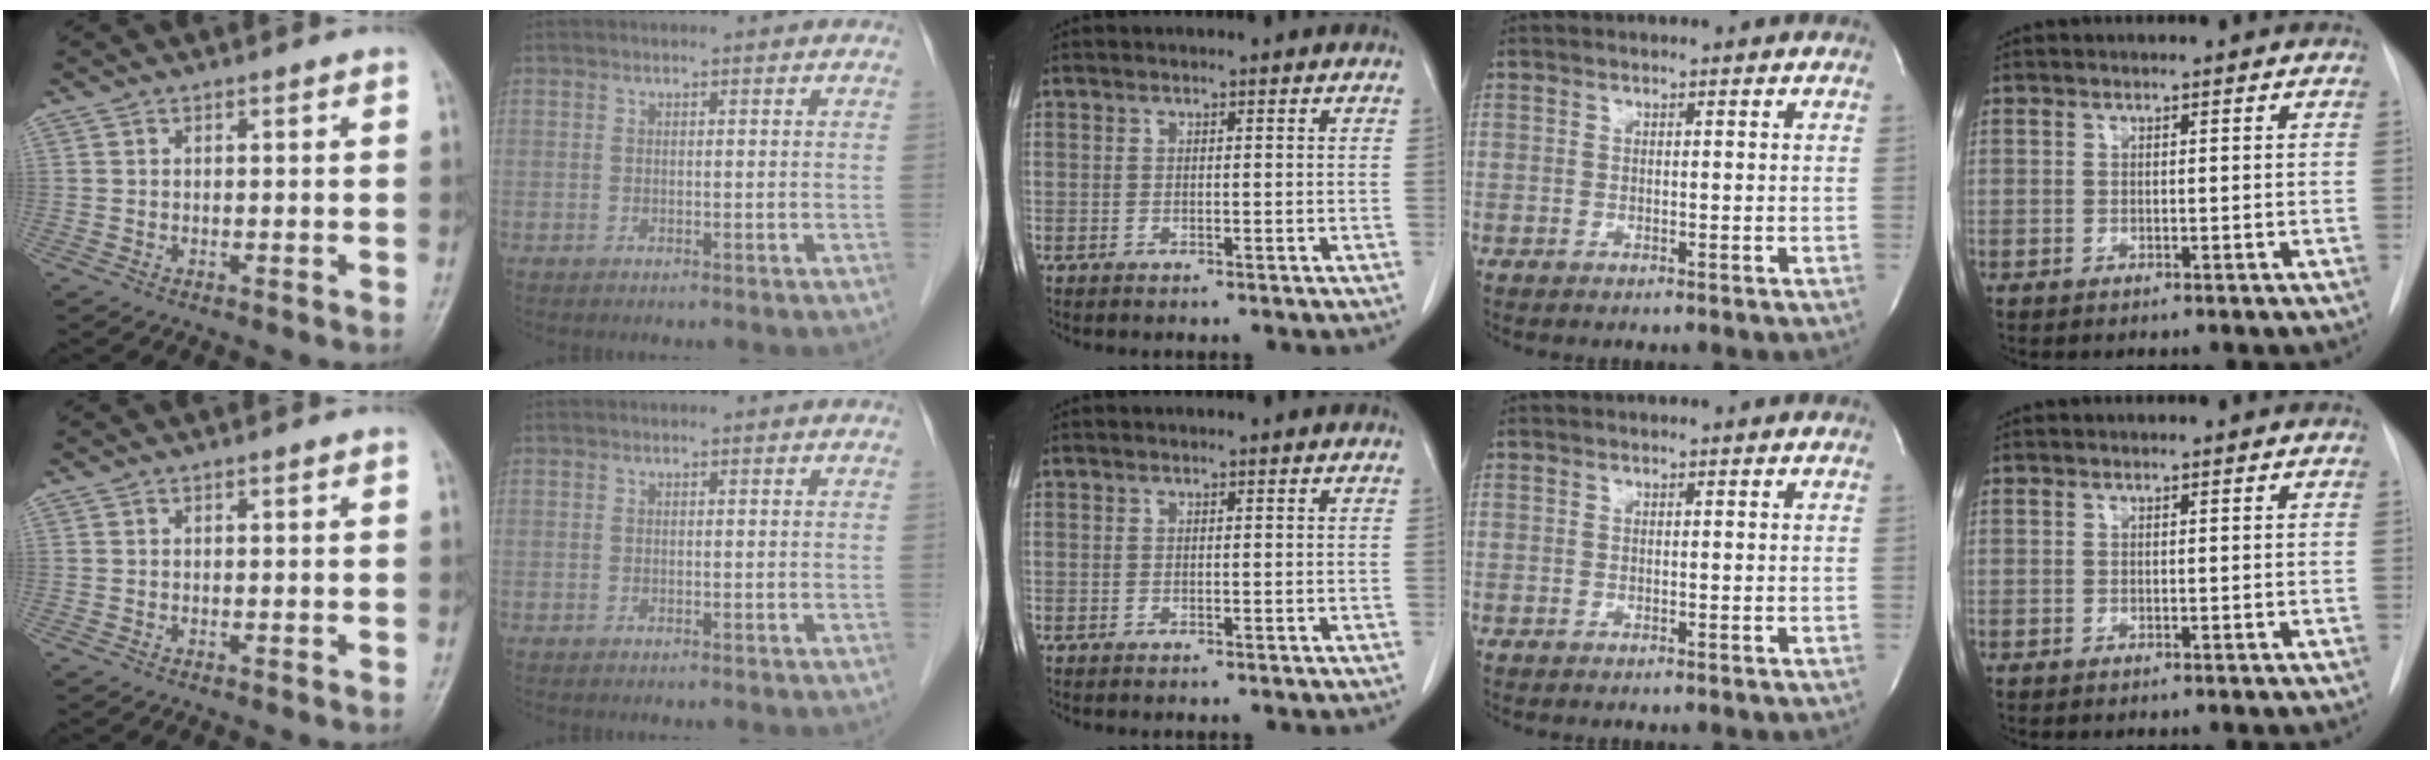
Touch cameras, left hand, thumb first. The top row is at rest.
{}